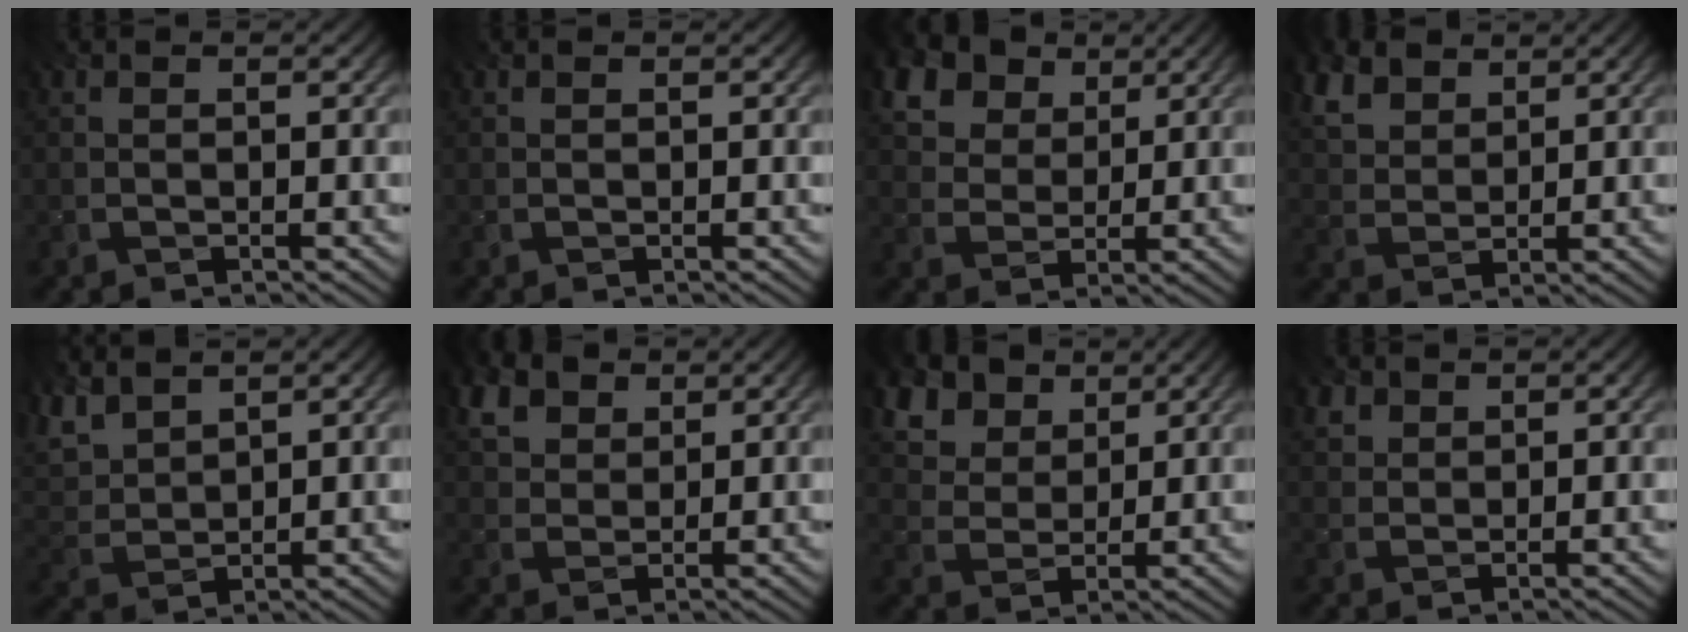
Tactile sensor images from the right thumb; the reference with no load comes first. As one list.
[{"total": 0.0}, {"total": 13.4, "force": [7.4, 9.0, 6.6], "torque": [-0.186, 0.018, 0.142]}, {"total": 6.4, "force": [3.9, 3.9, 3.3], "torque": [-0.098, 0.010, 0.074]}, {"total": 6.0, "force": [4.3, 2.8, 3.0], "torque": [-0.095, 0.009, 0.084]}, {"total": 5.4, "force": [2.7, 3.8, 2.8], "torque": [-0.075, 0.005, 0.051]}, {"total": 10.9, "force": [6.3, 7.1, 5.3], "torque": [-0.166, 0.003, 0.121]}, {"total": 2.6, "force": [1.6, 1.9, 0.9], "torque": [-0.028, -0.002, 0.039]}]